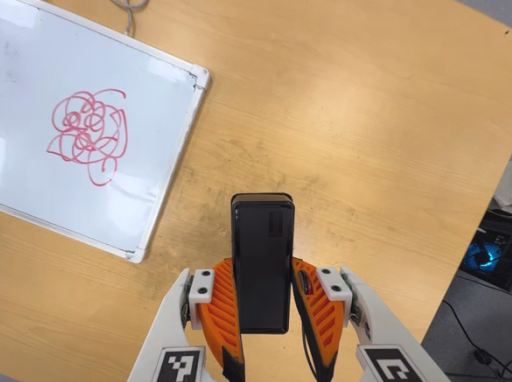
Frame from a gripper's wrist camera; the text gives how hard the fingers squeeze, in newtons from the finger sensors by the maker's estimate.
{"total": 3.9, "left": 2.6, "right": 5.2}